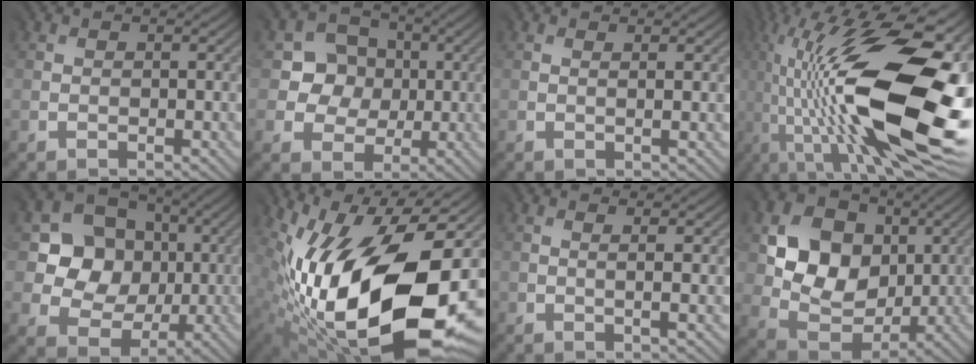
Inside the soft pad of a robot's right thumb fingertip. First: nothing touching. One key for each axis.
{"total": 5.5, "fx": 0.7, "fy": 5.2, "fz": 1.6, "tx": -0.028, "ty": 0.005, "tz": -0.002}
{"total": 0.9, "fx": 0.4, "fy": 0.1, "fz": 0.7, "tx": -0.016, "ty": 0.002, "tz": 0.005}
{"total": 21.1, "fx": -0.7, "fy": 8.5, "fz": 19.3, "tx": -0.366, "ty": 0.006, "tz": -0.015}
{"total": 9.2, "fx": 1.6, "fy": 8.2, "fz": 3.7, "tx": -0.071, "ty": 0.000, "tz": 0.020}
{"total": 21.5, "fx": -2.7, "fy": 10.2, "fz": 18.7, "tx": -0.350, "ty": -0.023, "tz": -0.041}
{"total": 1.5, "fx": 0.5, "fy": 0.2, "fz": 1.3, "tx": -0.024, "ty": 0.005, "tz": 0.007}
{"total": 10.6, "fx": 3.0, "fy": 8.5, "fz": 5.6, "tx": -0.125, "ty": -0.002, "tz": 0.045}